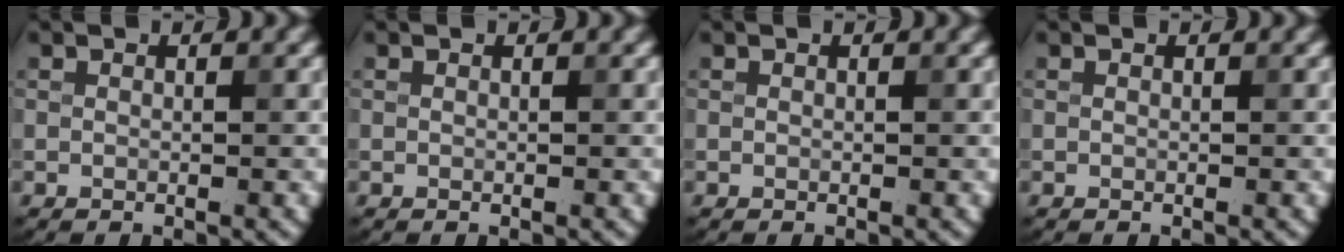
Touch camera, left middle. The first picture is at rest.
{"total": 0.0}
{"total": 0.0}
{"total": 0.0}